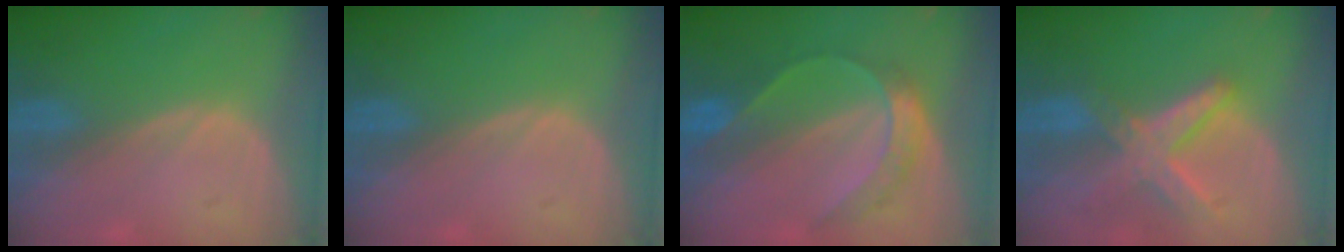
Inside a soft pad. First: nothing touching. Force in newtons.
{"total": 0.0}
{"total": 7.5, "press": 6.3, "slide": 4.1}
{"total": 8.2, "press": 7.1, "slide": 4.3}